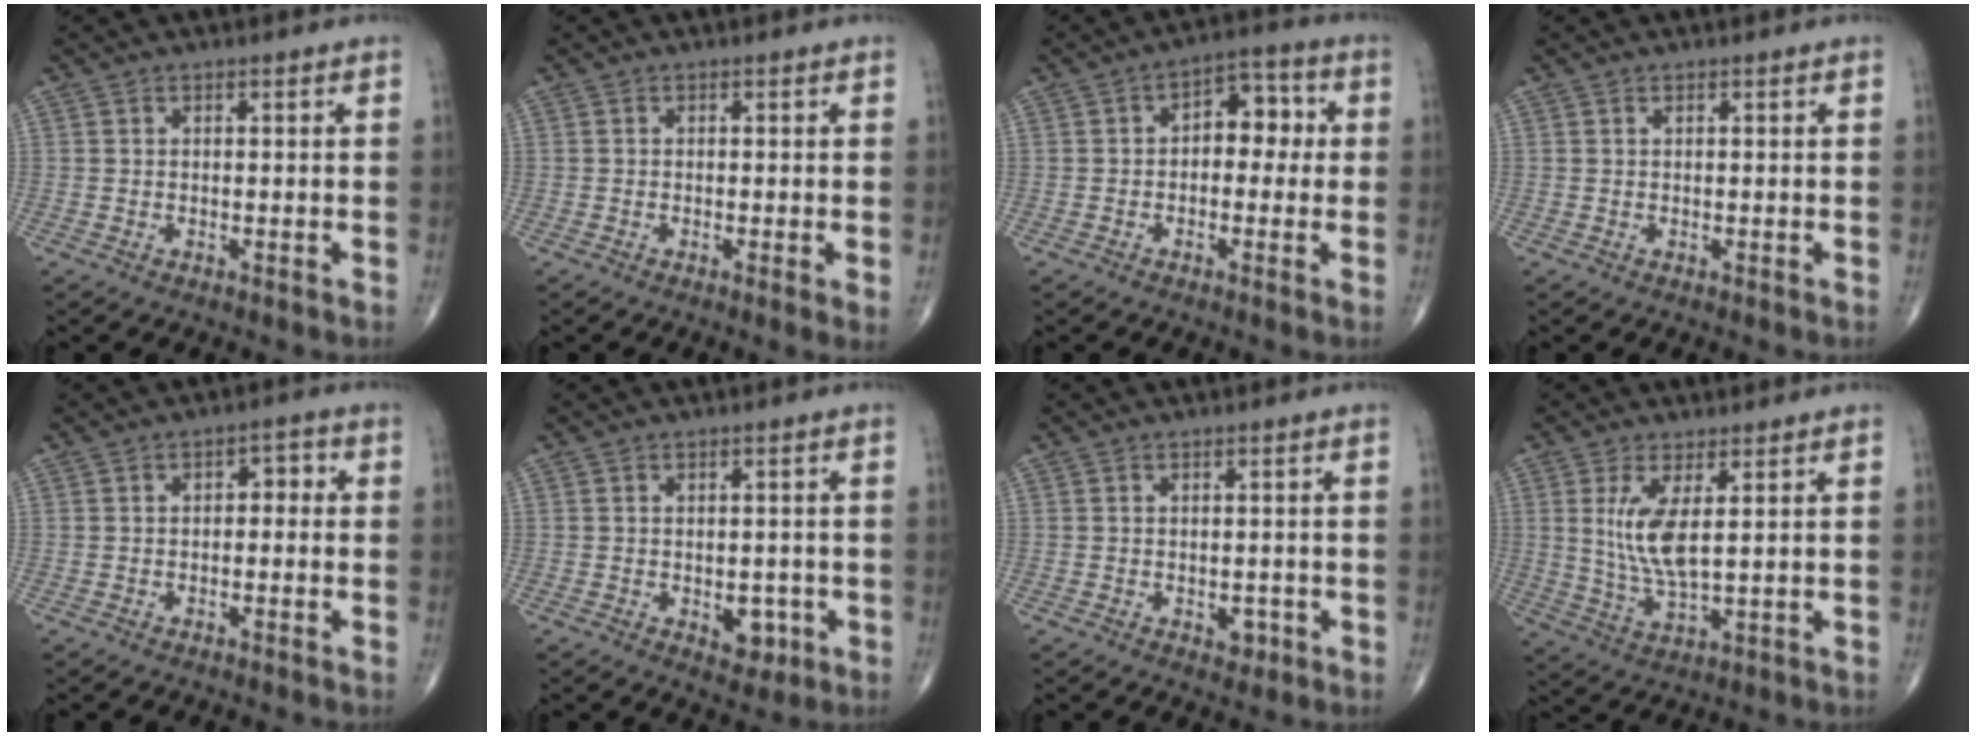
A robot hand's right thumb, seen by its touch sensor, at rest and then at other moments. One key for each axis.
{"total": 1.6, "fx": -0.3, "fy": 0.1, "fz": 1.6, "tx": -0.033, "ty": -0.007, "tz": -0.009}
{"total": 7.4, "fx": 0.3, "fy": 4.8, "fz": 5.7, "tx": -0.042, "ty": 0.028, "tz": -0.006}
{"total": 0.0}
{"total": 3.1, "fx": -0.1, "fy": 1.9, "fz": 2.4, "tx": -0.018, "ty": 0.016, "tz": -0.010}
{"total": 4.5, "fx": -1.4, "fy": 2.9, "fz": 3.2, "tx": -0.019, "ty": 0.000, "tz": -0.011}
{"total": 2.3, "fx": -0.9, "fy": 1.5, "fz": 1.4, "tx": -0.007, "ty": 0.001, "tz": -0.009}
{"total": 8.1, "fx": 1.9, "fy": 2.5, "fz": 7.5, "tx": -0.161, "ty": -0.024, "tz": 0.048}